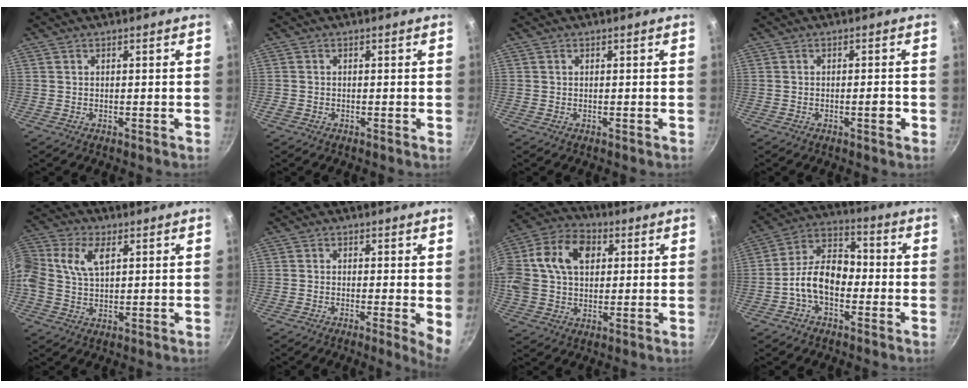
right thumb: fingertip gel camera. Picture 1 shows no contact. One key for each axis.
{"total": 1.1, "fx": -0.5, "fy": 0.8, "fz": 0.5, "tx": -0.010, "ty": 0.001, "tz": -0.011}
{"total": 0.0}
{"total": 2.7, "fx": -0.9, "fy": 0.8, "fz": 2.4, "tx": -0.025, "ty": 0.008, "tz": -0.013}
{"total": 13.5, "fx": 3.7, "fy": 8.9, "fz": 9.4, "tx": -0.207, "ty": 0.027, "tz": 0.060}
{"total": 4.4, "fx": -0.4, "fy": 0.9, "fz": 4.3, "tx": -0.056, "ty": -0.009, "tz": -0.008}
{"total": 19.7, "fx": 4.5, "fy": 14.0, "fz": 13.1, "tx": -0.260, "ty": 0.031, "tz": 0.067}
{"total": 11.2, "fx": -2.7, "fy": 7.2, "fz": 8.1, "tx": -0.111, "ty": 0.045, "tz": -0.066}